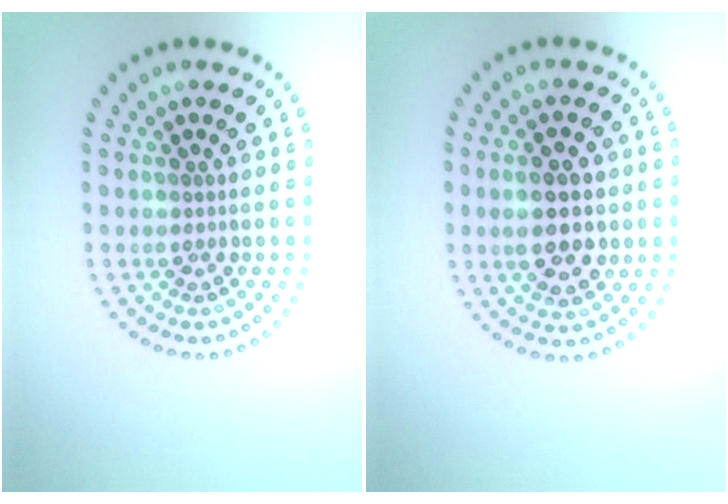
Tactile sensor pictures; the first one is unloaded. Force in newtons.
{"total": 5.2, "press": 5.2, "slide": 0.4}